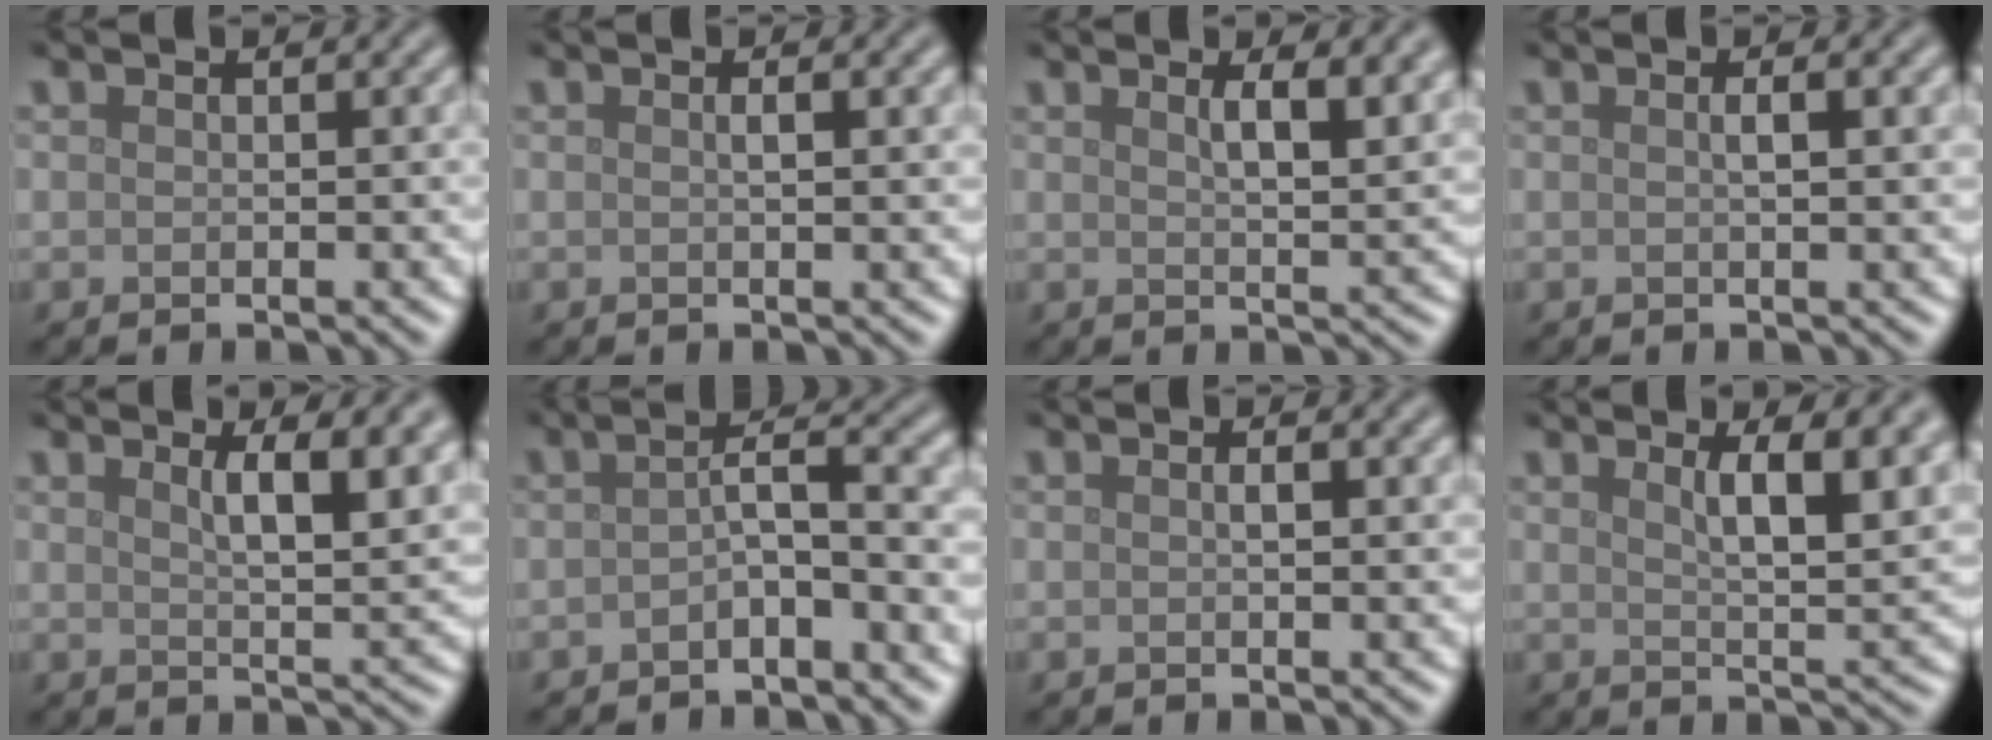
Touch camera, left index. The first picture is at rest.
{"total": 1.6, "force": [0.4, 0.4, 1.5], "torque": [-0.021, 0.002, 0.004]}
{"total": 4.4, "force": [2.0, 1.3, 3.7], "torque": [-0.049, 0.001, 0.032]}
{"total": 2.2, "force": [0.5, 0.6, 2.1], "torque": [-0.028, 0.006, 0.005]}
{"total": 5.8, "force": [2.4, 1.8, 5.0], "torque": [-0.063, 0.002, 0.035]}
{"total": 3.3, "force": [-1.2, 0.8, 3.0], "torque": [-0.052, 0.012, -0.029]}
{"total": 1.3, "force": [0.2, 0.2, 1.2], "torque": [-0.020, 0.001, 0.003]}
{"total": 6.4, "force": [2.6, 1.9, 5.6], "torque": [-0.070, 0.000, 0.040]}